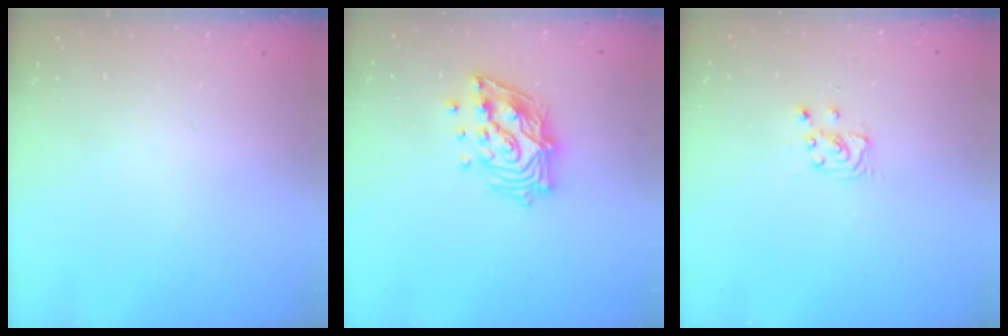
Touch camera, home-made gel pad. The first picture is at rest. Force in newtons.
{"total": 15.8, "press": 15.8, "slide": 1.1}
{"total": 3.5, "press": 3.4, "slide": 0.4}